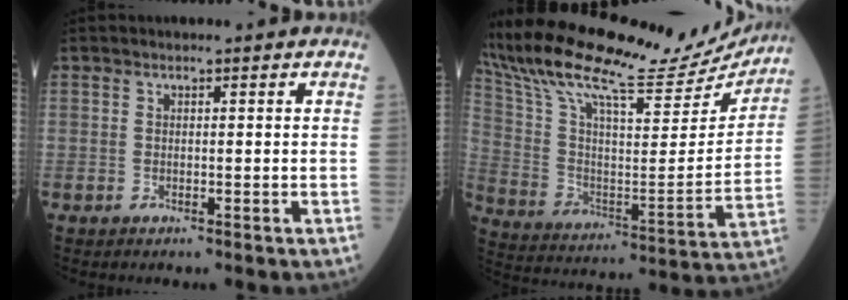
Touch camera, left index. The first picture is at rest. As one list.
[{"total": 28.7, "force": [25.6, 5.5, 11.7], "torque": [-0.227, -0.023, 0.377]}]